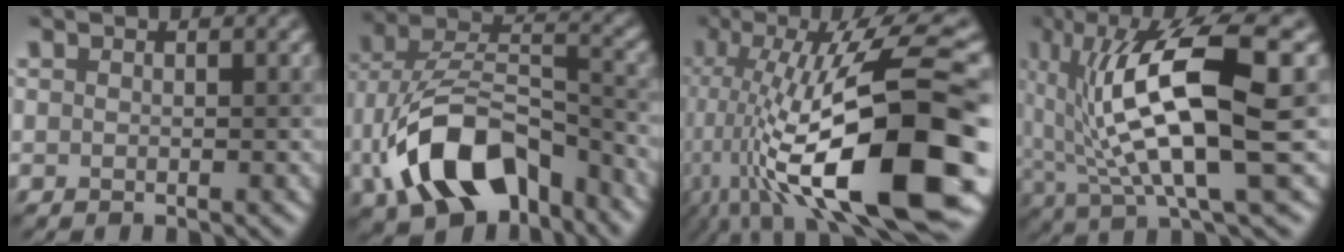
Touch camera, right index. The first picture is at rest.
{"total": 12.1, "force": [-5.7, 6.9, 8.1], "torque": [-0.153, 0.003, -0.103]}
{"total": 18.0, "force": [-3.2, 5.9, 16.7], "torque": [-0.284, 0.027, -0.059]}
{"total": 12.6, "force": [1.7, 3.2, 12.1], "torque": [-0.216, 0.004, 0.036]}